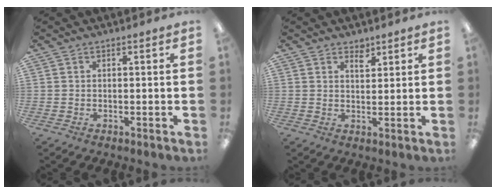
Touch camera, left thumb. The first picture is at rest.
{"total": 2.8, "force": [2.3, 1.2, 1.1], "torque": [0.000, -0.015, 0.037]}